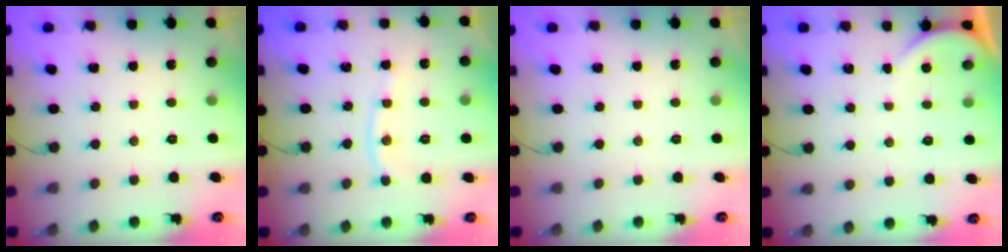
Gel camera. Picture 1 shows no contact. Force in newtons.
{"total": 7.8, "press": 7.8, "slide": 1.1}
{"total": 0.0}
{"total": 1.6, "press": 1.6, "slide": 0.2}